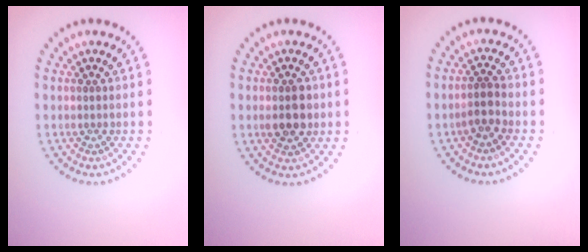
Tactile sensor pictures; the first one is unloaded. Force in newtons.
{"total": 3.1, "press": 3.1, "slide": 0.3}
{"total": 1.7, "press": 1.5, "slide": 0.9}